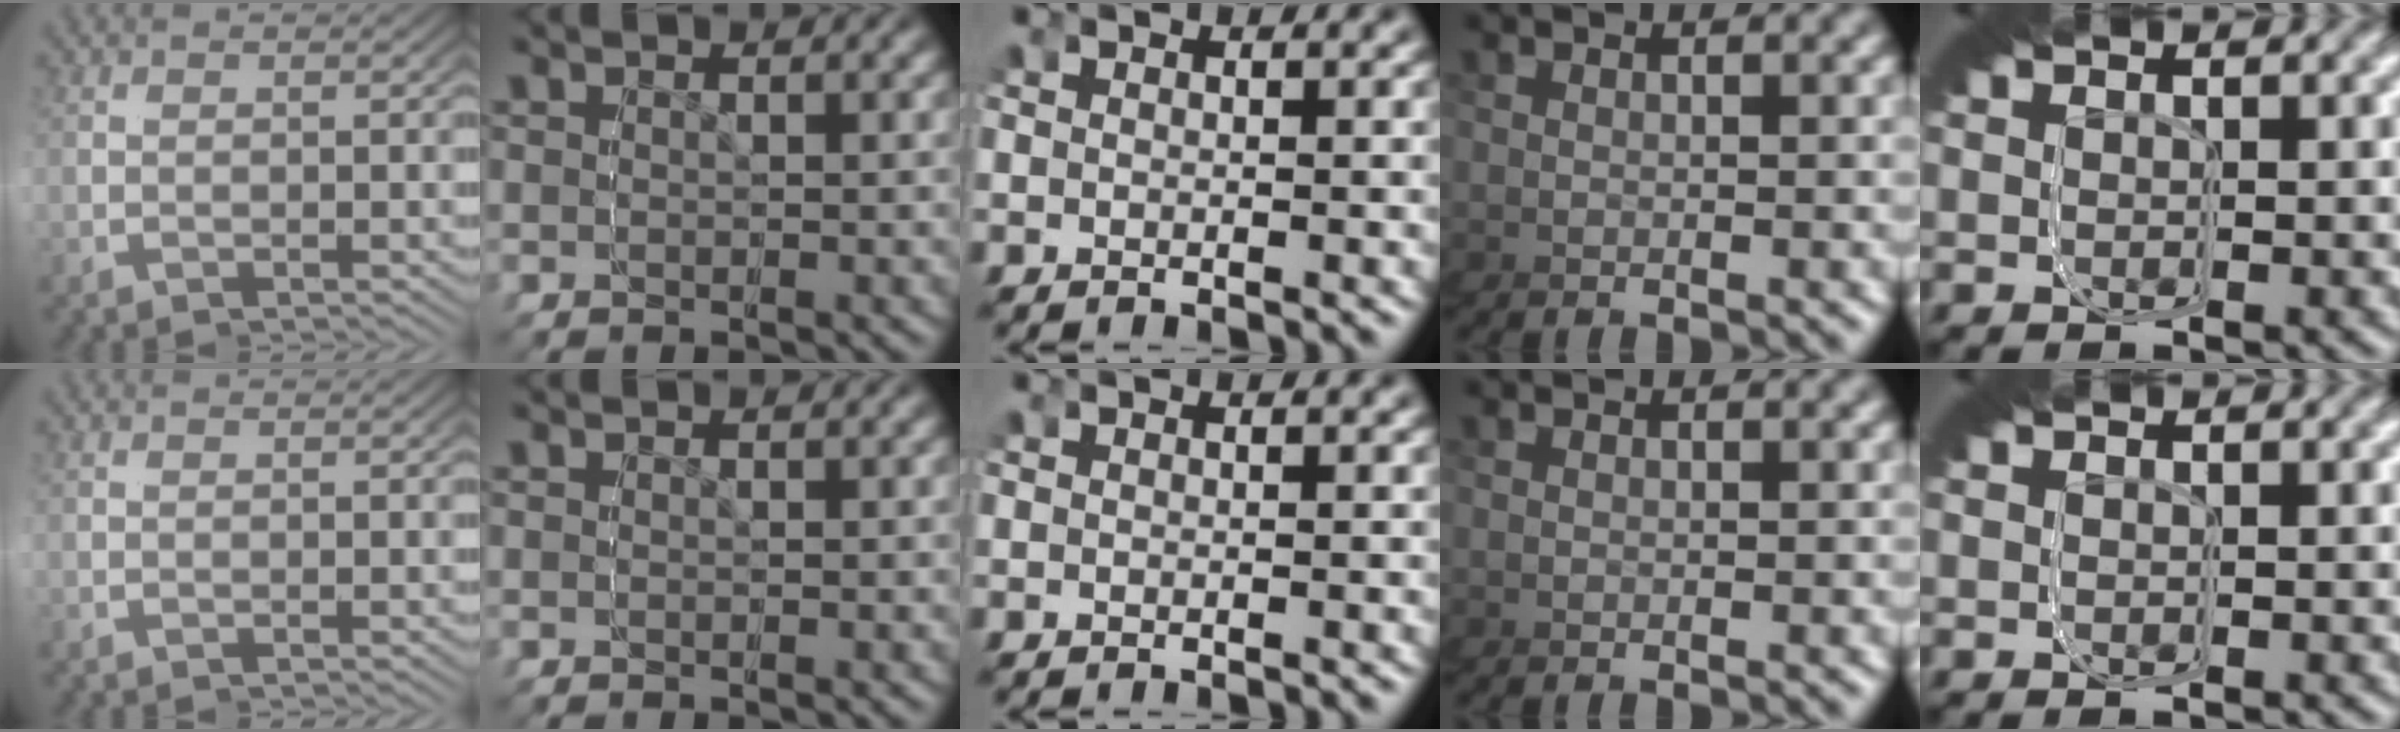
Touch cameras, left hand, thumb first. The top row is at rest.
{}